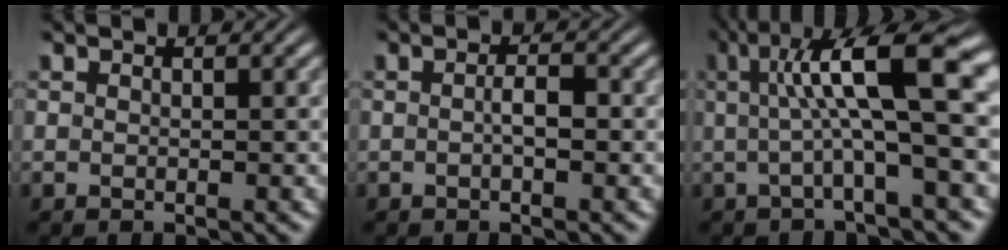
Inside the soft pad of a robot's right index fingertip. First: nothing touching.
{"total": 1.6, "force": [-0.4, 0.5, 1.5], "torque": [-0.025, 0.000, -0.008]}
{"total": 9.6, "force": [2.4, 2.7, 8.9], "torque": [-0.127, 0.028, 0.027]}